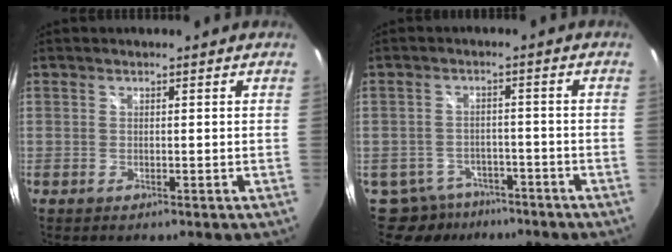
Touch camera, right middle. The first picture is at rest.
{"total": 9.5, "force": [-7.1, 5.9, 2.3], "torque": [-0.066, 0.004, -0.098]}